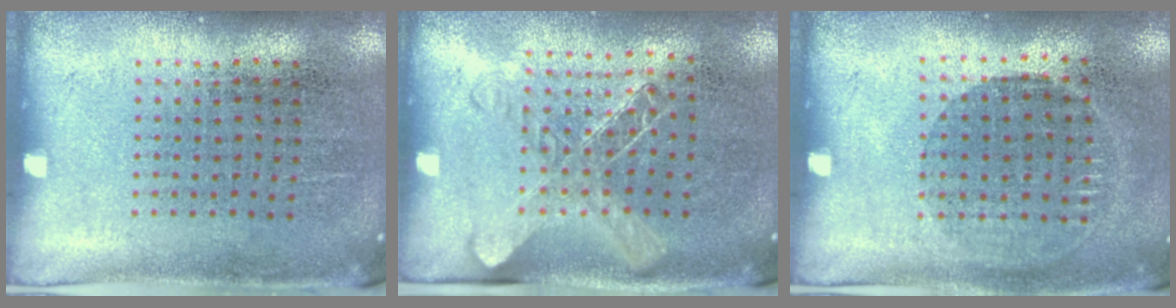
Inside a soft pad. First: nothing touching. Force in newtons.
{"total": 1.4, "press": 1.3, "slide": 0.6}
{"total": 0.9, "press": 0.8, "slide": 0.4}